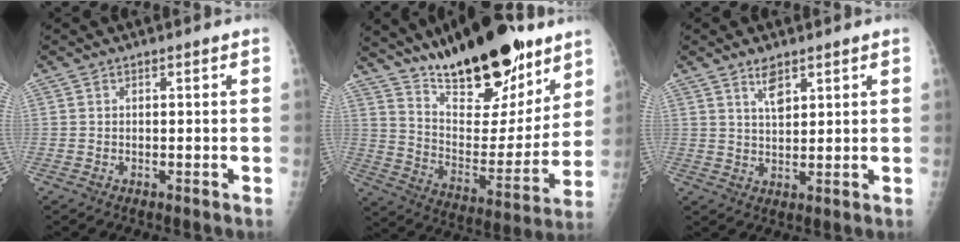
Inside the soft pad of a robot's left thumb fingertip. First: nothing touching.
{"total": 25.5, "force": [18.1, 9.7, 15.2], "torque": [-0.192, -0.086, 0.292]}
{"total": 4.1, "force": [2.6, 1.7, 2.6], "torque": [-0.037, -0.017, 0.050]}